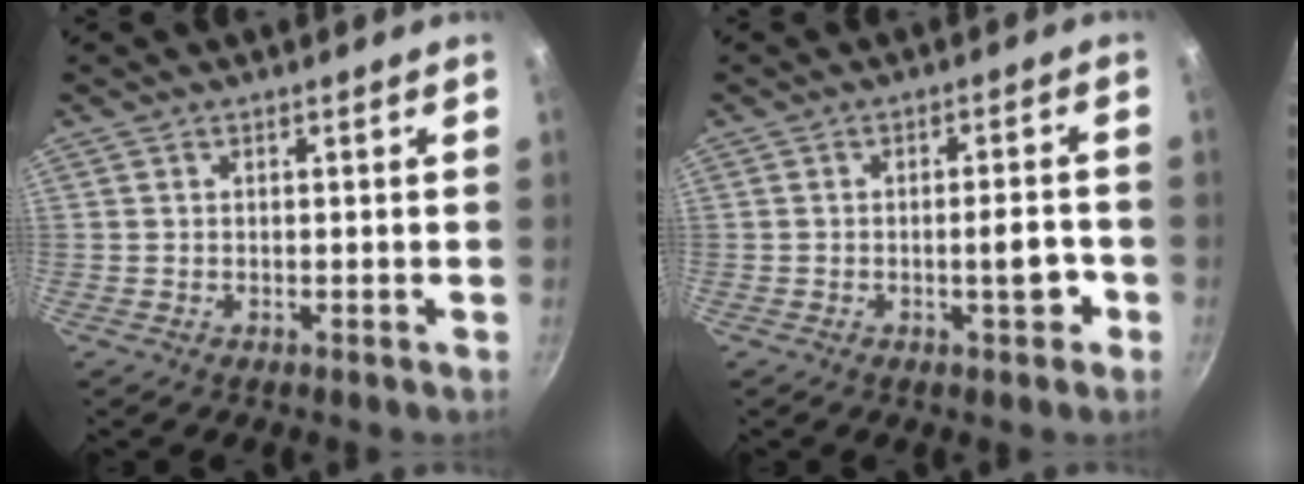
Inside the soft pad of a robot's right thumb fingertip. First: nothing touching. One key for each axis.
{"total": 4.6, "fx": -1.7, "fy": 1.5, "fz": 4.0, "tx": -0.041, "ty": 0.018, "tz": -0.025}